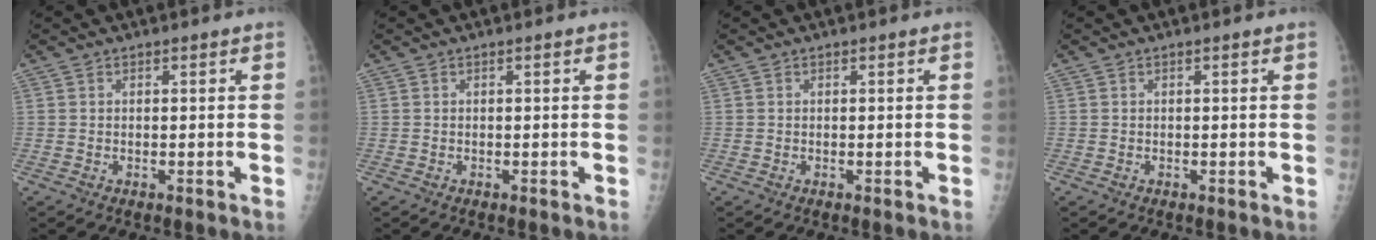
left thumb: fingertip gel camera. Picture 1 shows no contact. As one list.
[{"total": 0.0}, {"total": 0.0}, {"total": 0.0}]